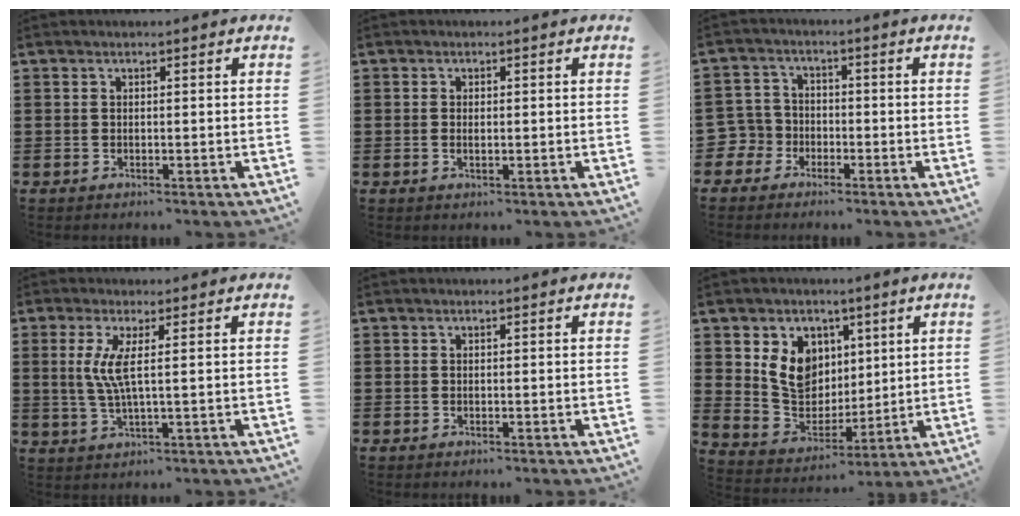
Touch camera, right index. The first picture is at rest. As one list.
[{"total": 0.9, "force": [0.0, 0.5, 0.8], "torque": [-0.016, 0.002, -0.001]}, {"total": 4.4, "force": [-2.3, 3.8, 0.6], "torque": [-0.050, 0.001, -0.054]}, {"total": 5.1, "force": [0.9, 0.1, 5.0], "torque": [-0.112, -0.014, 0.009]}, {"total": 0.0}, {"total": 9.0, "force": [3.2, 7.6, 3.7], "torque": [-0.097, 0.008, 0.066]}]